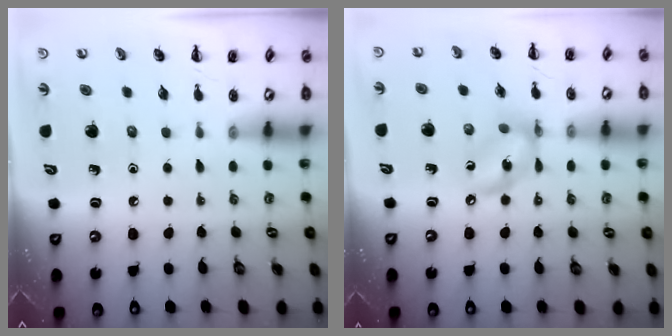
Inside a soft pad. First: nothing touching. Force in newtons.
{"total": 10.3, "press": 10.0, "slide": 2.5}